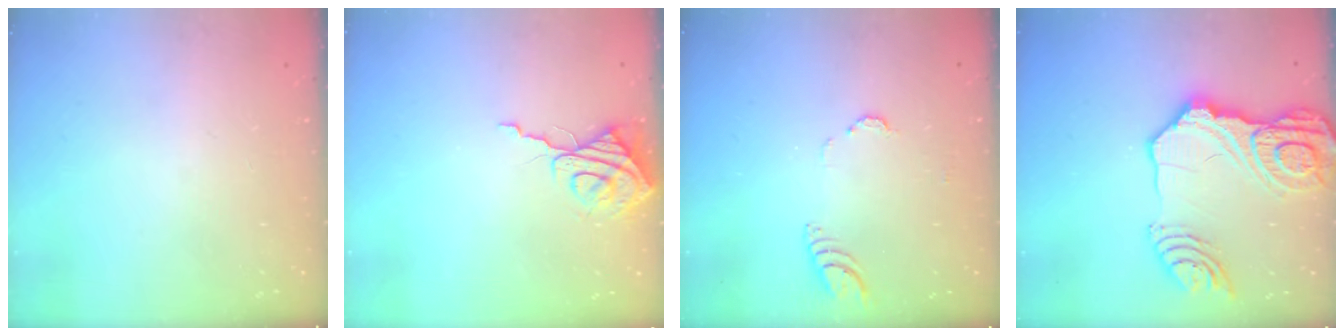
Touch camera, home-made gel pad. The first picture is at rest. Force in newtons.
{"total": 8.2, "press": 8.2, "slide": 0.5}
{"total": 3.6, "press": 3.6, "slide": 0.5}
{"total": 25.1, "press": 24.9, "slide": 3.2}